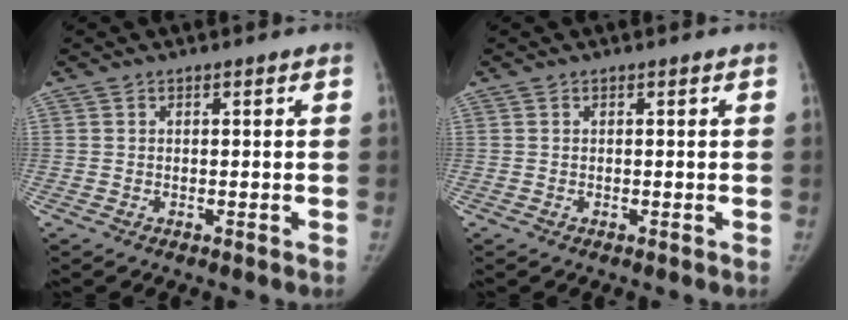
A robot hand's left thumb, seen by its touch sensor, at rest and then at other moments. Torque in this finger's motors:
{"motor_torque": [-0.39, -0.49, 0.39, -0.11, -0.05]}